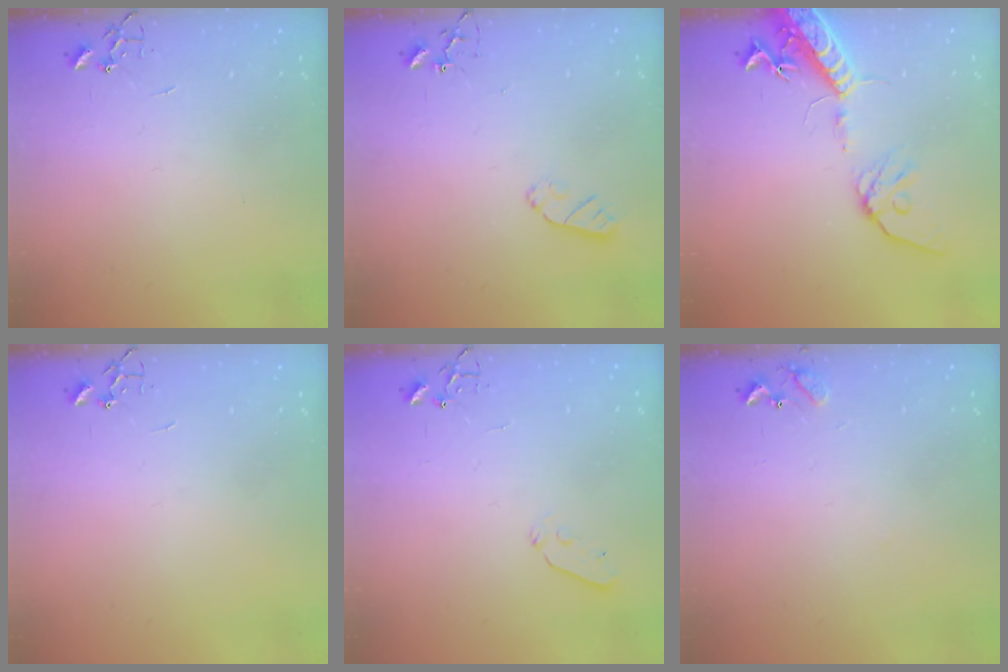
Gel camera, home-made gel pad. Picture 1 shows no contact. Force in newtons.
{"total": 5.5, "press": 5.5, "slide": 0.5}
{"total": 16.6, "press": 16.2, "slide": 3.5}
{"total": 0.0}
{"total": 4.0, "press": 4.0, "slide": 0.4}
{"total": 8.4, "press": 8.4, "slide": 0.5}